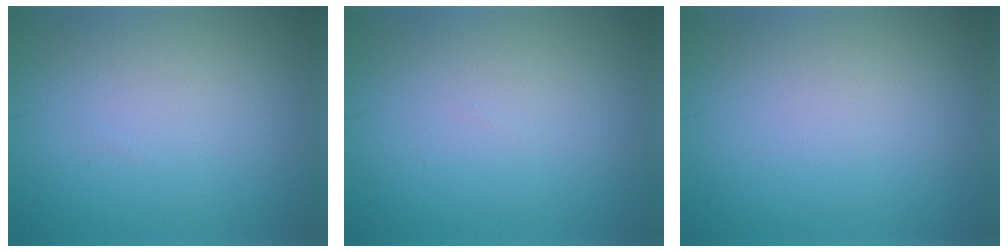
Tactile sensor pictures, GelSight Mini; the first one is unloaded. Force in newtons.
{"total": 0.0}
{"total": 0.0}